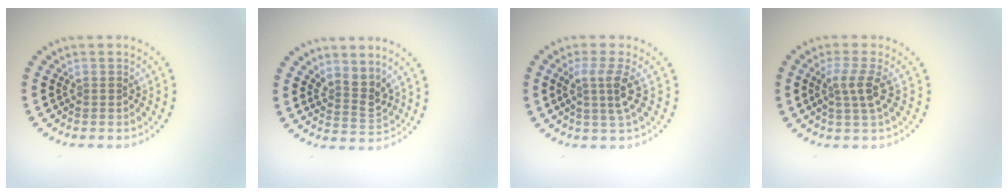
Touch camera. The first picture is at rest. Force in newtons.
{"total": 2.5, "press": 1.9, "slide": 1.6}
{"total": 3.0, "press": 2.2, "slide": 2.0}
{"total": 2.5, "press": 2.0, "slide": 1.5}